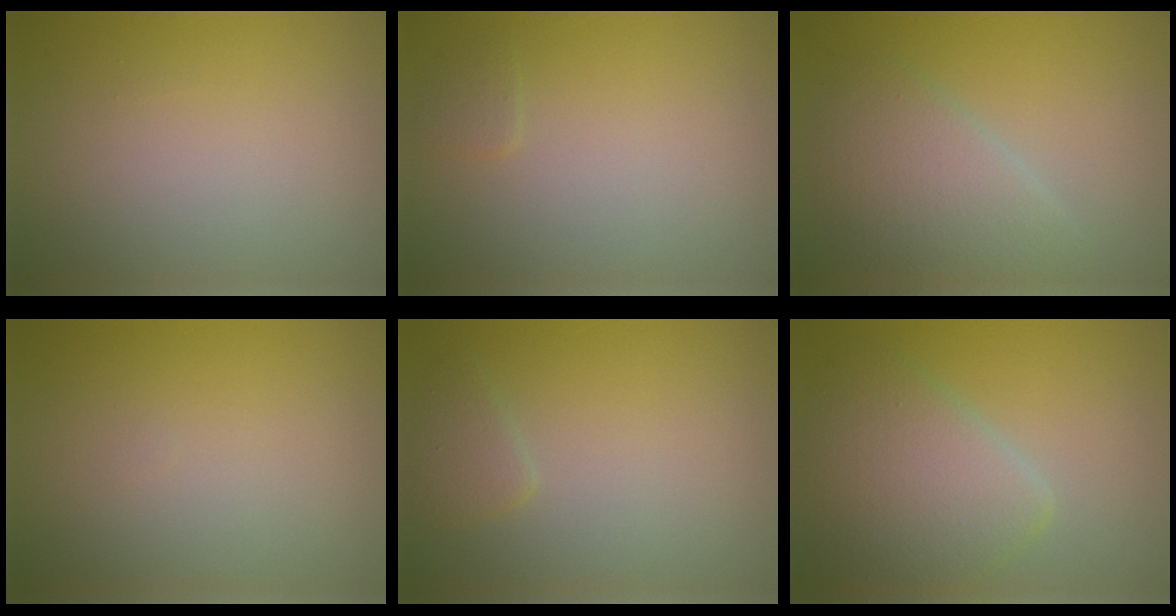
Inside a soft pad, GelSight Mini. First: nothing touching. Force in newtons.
{"total": 0.7, "press": 0.7, "slide": 0.1}
{"total": 4.4, "press": 4.4, "slide": 0.4}
{"total": 0.0}
{"total": 1.5, "press": 1.5, "slide": 0.1}
{"total": 6.0, "press": 5.9, "slide": 0.4}